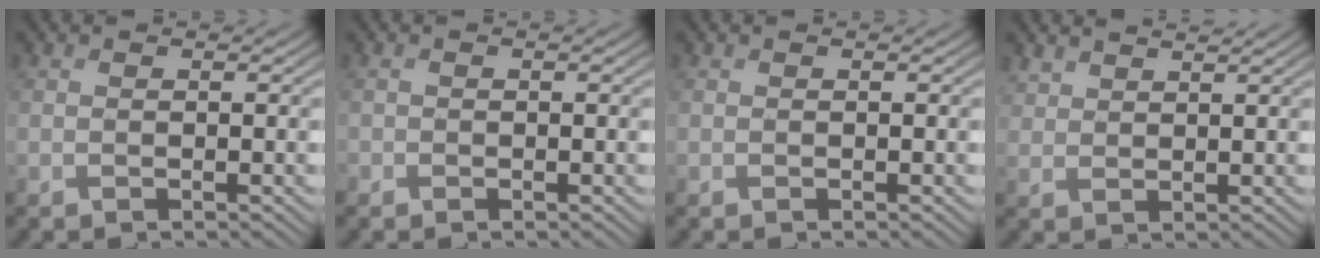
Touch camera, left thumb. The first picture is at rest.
{"total": 0.6, "force": [-0.4, 0.5, 0.0], "torque": [0.001, -0.004, -0.008]}
{"total": 0.0}
{"total": 2.7, "force": [2.5, 0.9, 0.8], "torque": [-0.019, 0.004, 0.056]}